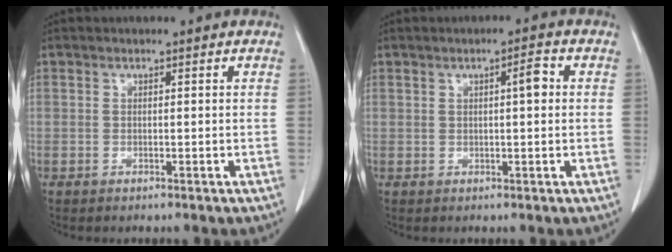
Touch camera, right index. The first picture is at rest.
{"total": 2.9, "force": [0.8, 0.8, 2.7], "torque": [-0.039, 0.010, 0.012]}